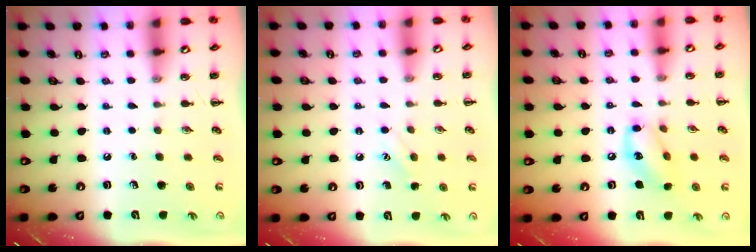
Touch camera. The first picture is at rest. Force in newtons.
{"total": 6.5, "press": 6.4, "slide": 1.2}
{"total": 11.4, "press": 11.2, "slide": 1.9}